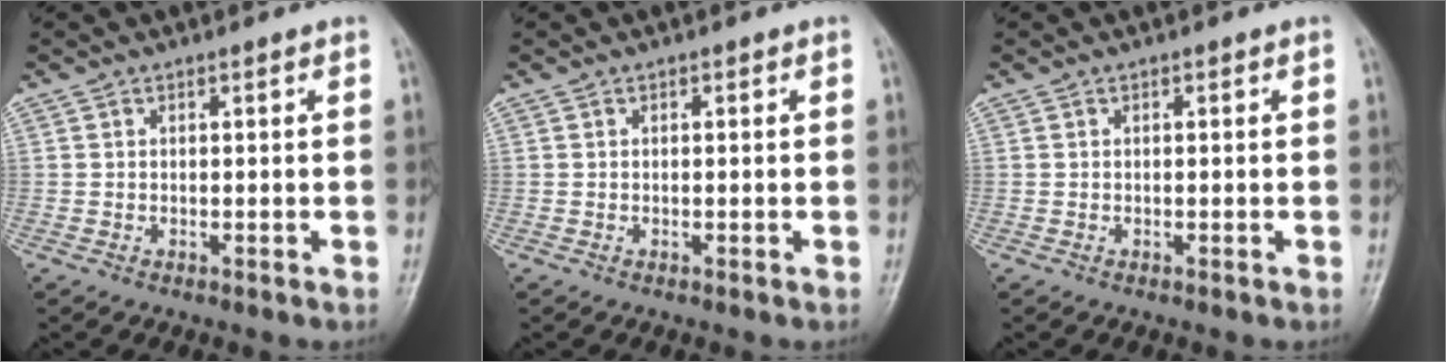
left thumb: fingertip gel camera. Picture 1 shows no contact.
{"total": 0.0}
{"total": 0.0}